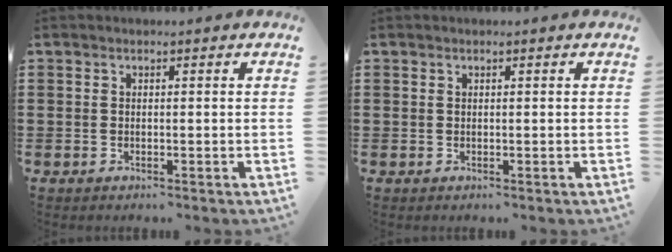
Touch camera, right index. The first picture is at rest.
{"total": 0.0}